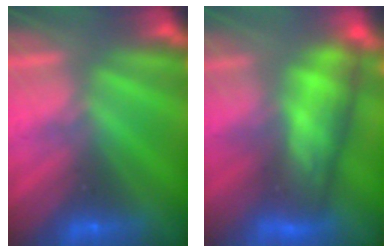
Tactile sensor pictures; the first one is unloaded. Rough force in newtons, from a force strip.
{"total": 9.6}